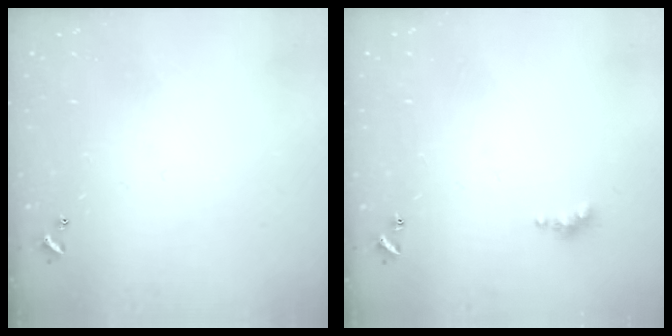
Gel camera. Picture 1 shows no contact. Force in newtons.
{"total": 2.0, "press": 2.0, "slide": 0.5}